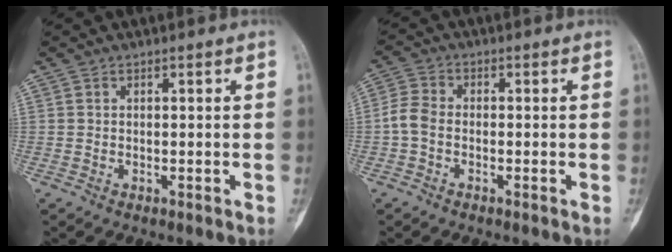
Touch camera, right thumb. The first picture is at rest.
{"total": 4.0, "force": [-1.1, 2.6, 2.8], "torque": [-0.060, 0.012, -0.035]}